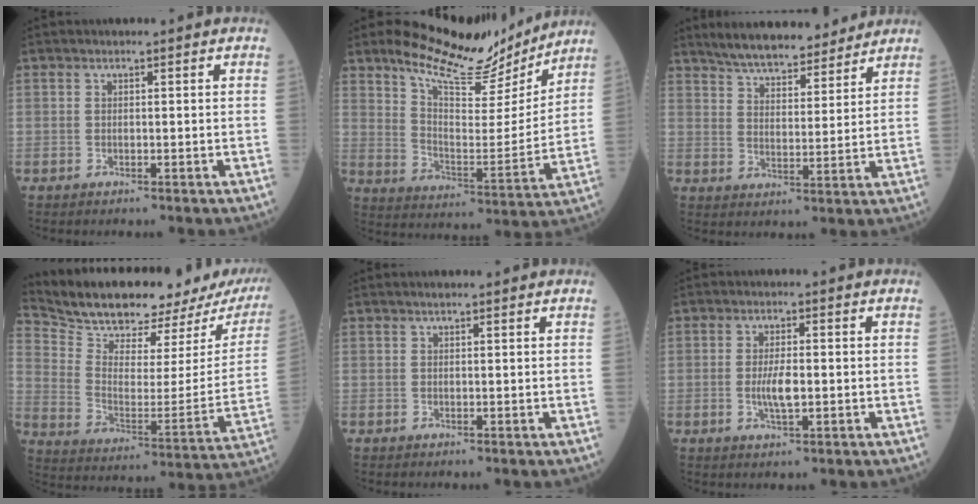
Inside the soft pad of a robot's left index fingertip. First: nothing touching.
{"total": 15.7, "force": [13.8, 3.8, 6.6], "torque": [-0.113, -0.021, 0.212]}
{"total": 14.1, "force": [12.5, 3.2, 5.6], "torque": [-0.078, 0.009, 0.189]}
{"total": 24.2, "force": [21.5, 5.1, 10.0], "torque": [-0.174, -0.049, 0.308]}
{"total": 1.3, "force": [1.0, 0.3, 0.7], "torque": [-0.016, 0.010, 0.015]}
{"total": 3.8, "force": [-0.7, 0.9, 3.6], "torque": [-0.074, -0.007, -0.013]}